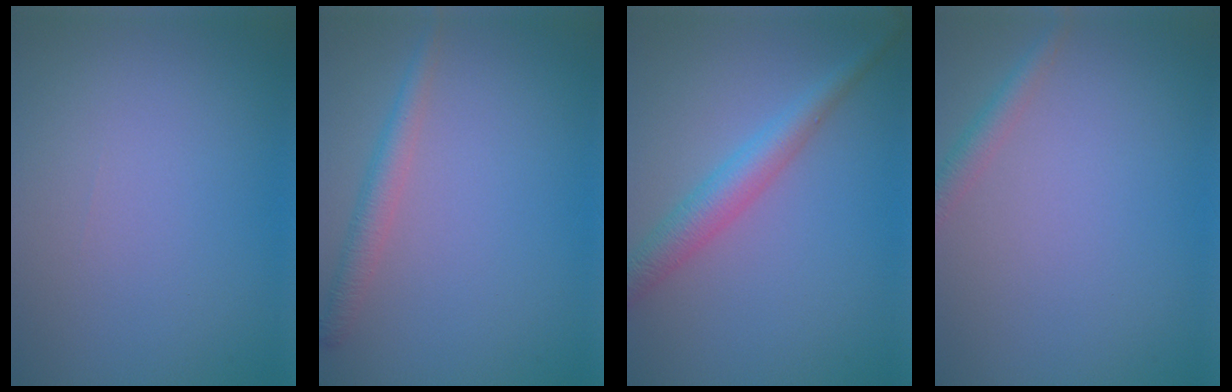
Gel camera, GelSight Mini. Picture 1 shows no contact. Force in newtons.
{"total": 2.3, "press": 2.3, "slide": 0.1}
{"total": 3.6, "press": 3.6, "slide": 0.1}
{"total": 1.8, "press": 1.8, "slide": 0.1}